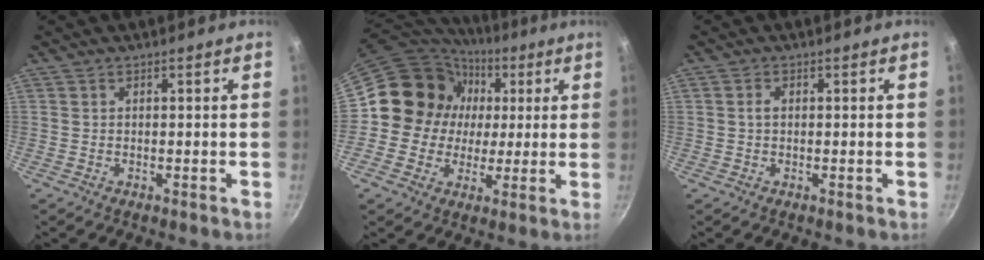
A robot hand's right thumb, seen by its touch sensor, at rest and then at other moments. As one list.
[{"total": 14.9, "force": [2.5, 13.9, 4.8], "torque": [-0.057, 0.011, 0.030]}, {"total": 1.3, "force": [0.1, 0.9, 1.0], "torque": [-0.018, 0.005, 0.000]}]